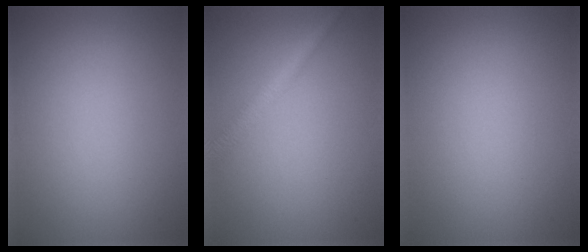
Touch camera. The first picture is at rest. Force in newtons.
{"total": 2.3, "press": 2.3, "slide": 0.1}
{"total": 0.0}